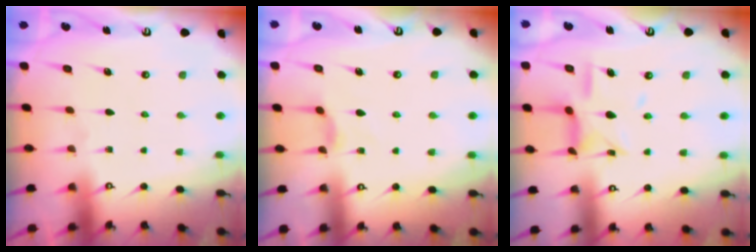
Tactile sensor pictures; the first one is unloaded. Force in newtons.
{"total": 2.7, "press": 2.6, "slide": 0.6}
{"total": 10.6, "press": 10.6, "slide": 0.9}